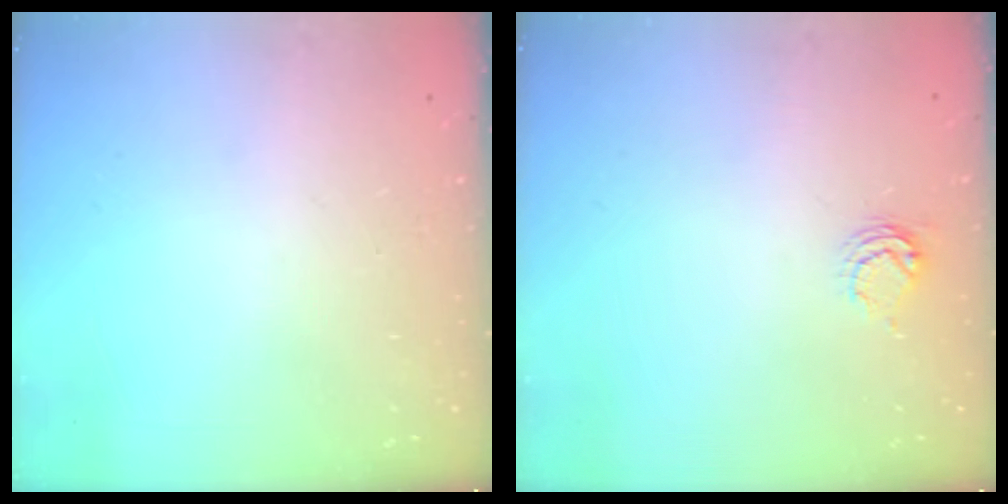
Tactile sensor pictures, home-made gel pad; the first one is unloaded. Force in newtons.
{"total": 4.9, "press": 4.8, "slide": 0.5}